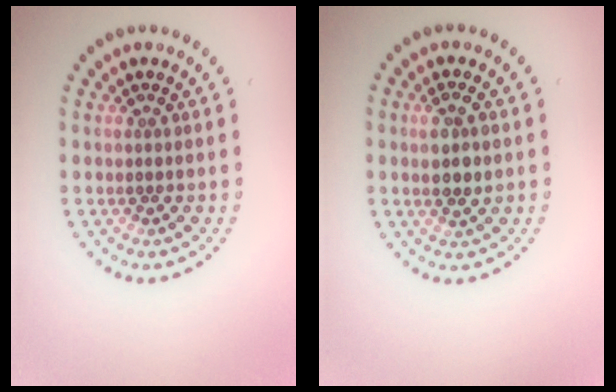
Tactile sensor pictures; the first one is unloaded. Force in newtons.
{"total": 2.6, "press": 2.5, "slide": 0.7}